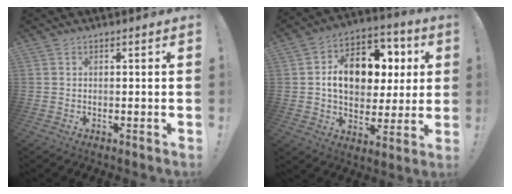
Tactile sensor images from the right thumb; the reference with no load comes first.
{"total": 16.0, "force": [2.7, 11.6, 10.7], "torque": [-0.152, 0.003, 0.055]}